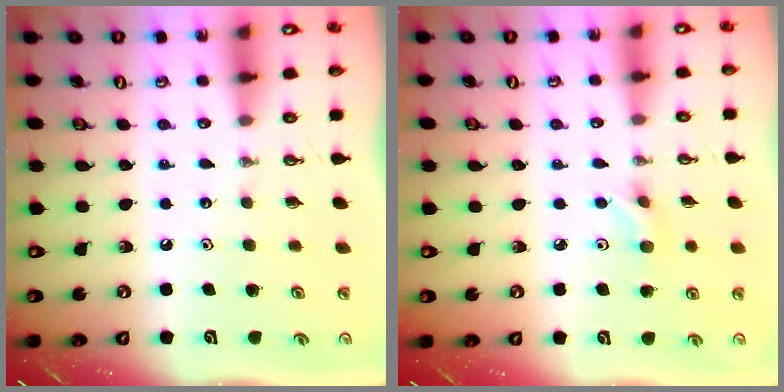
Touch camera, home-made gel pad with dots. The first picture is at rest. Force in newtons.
{"total": 3.9, "press": 3.8, "slide": 0.7}